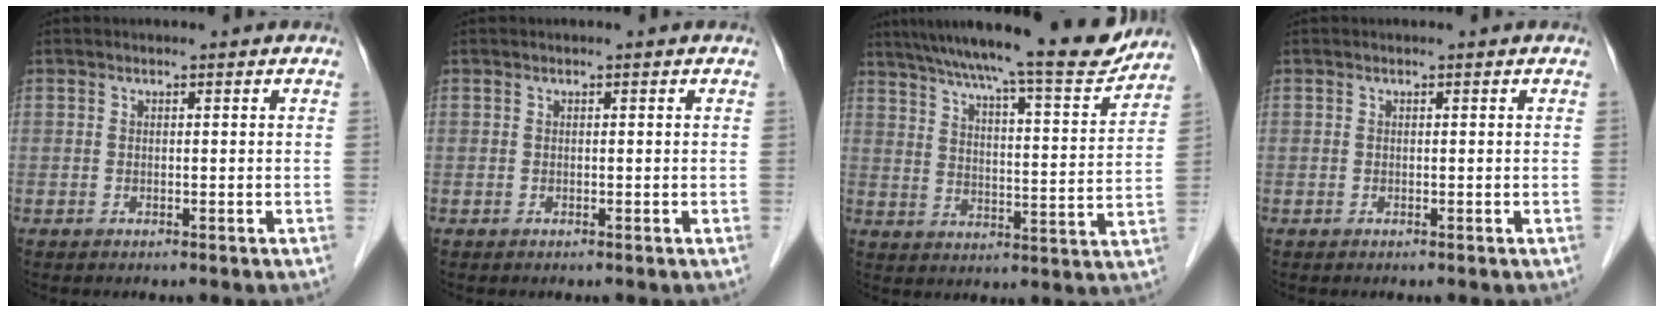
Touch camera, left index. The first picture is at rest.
{"total": 0.0}
{"total": 20.4, "force": [18.0, 1.2, 9.6], "torque": [-0.155, -0.015, 0.251]}
{"total": 0.0}